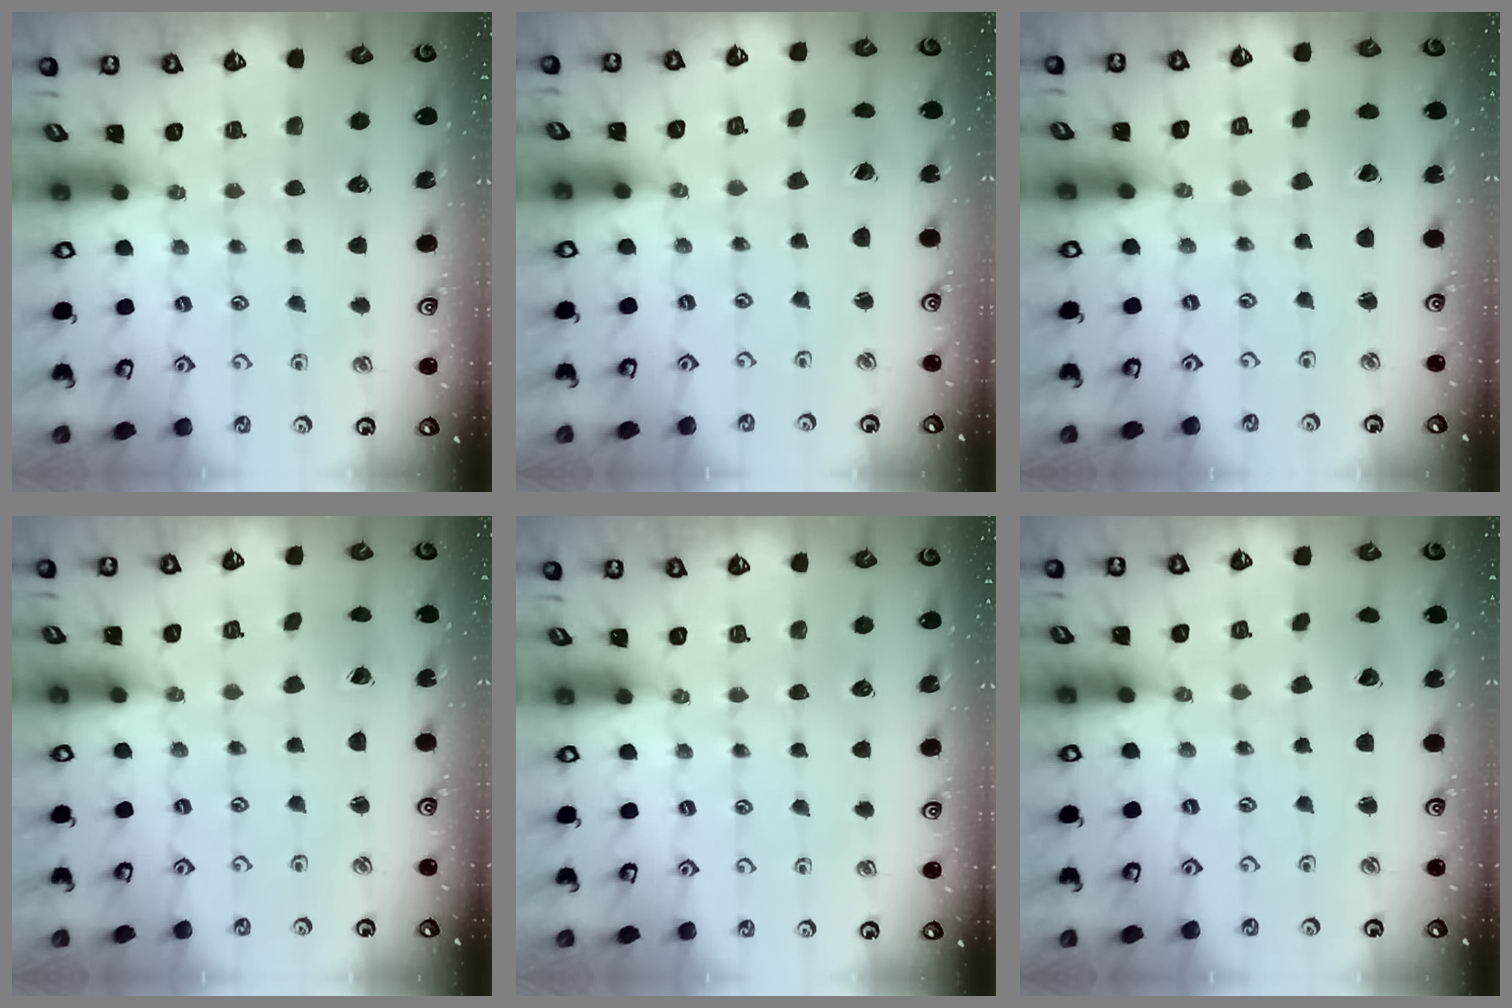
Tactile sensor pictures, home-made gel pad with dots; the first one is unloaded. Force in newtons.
{"total": 0.0}
{"total": 0.9, "press": 0.9, "slide": 0.1}
{"total": 0.8, "press": 0.8, "slide": 0.1}
{"total": 0.0}
{"total": 2.2, "press": 2.2, "slide": 0.3}